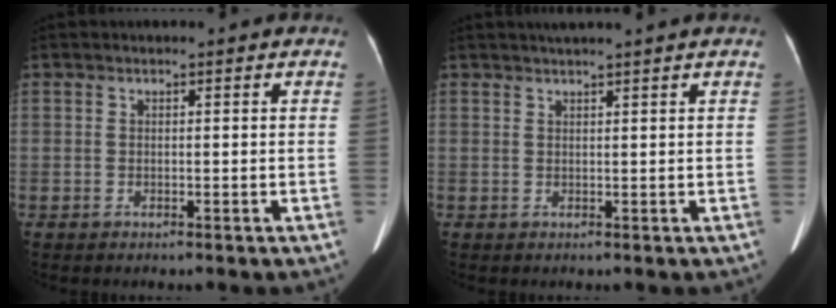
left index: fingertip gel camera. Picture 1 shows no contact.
{"total": 3.2, "force": [2.7, -0.7, 1.6], "torque": [-0.017, 0.020, 0.044]}